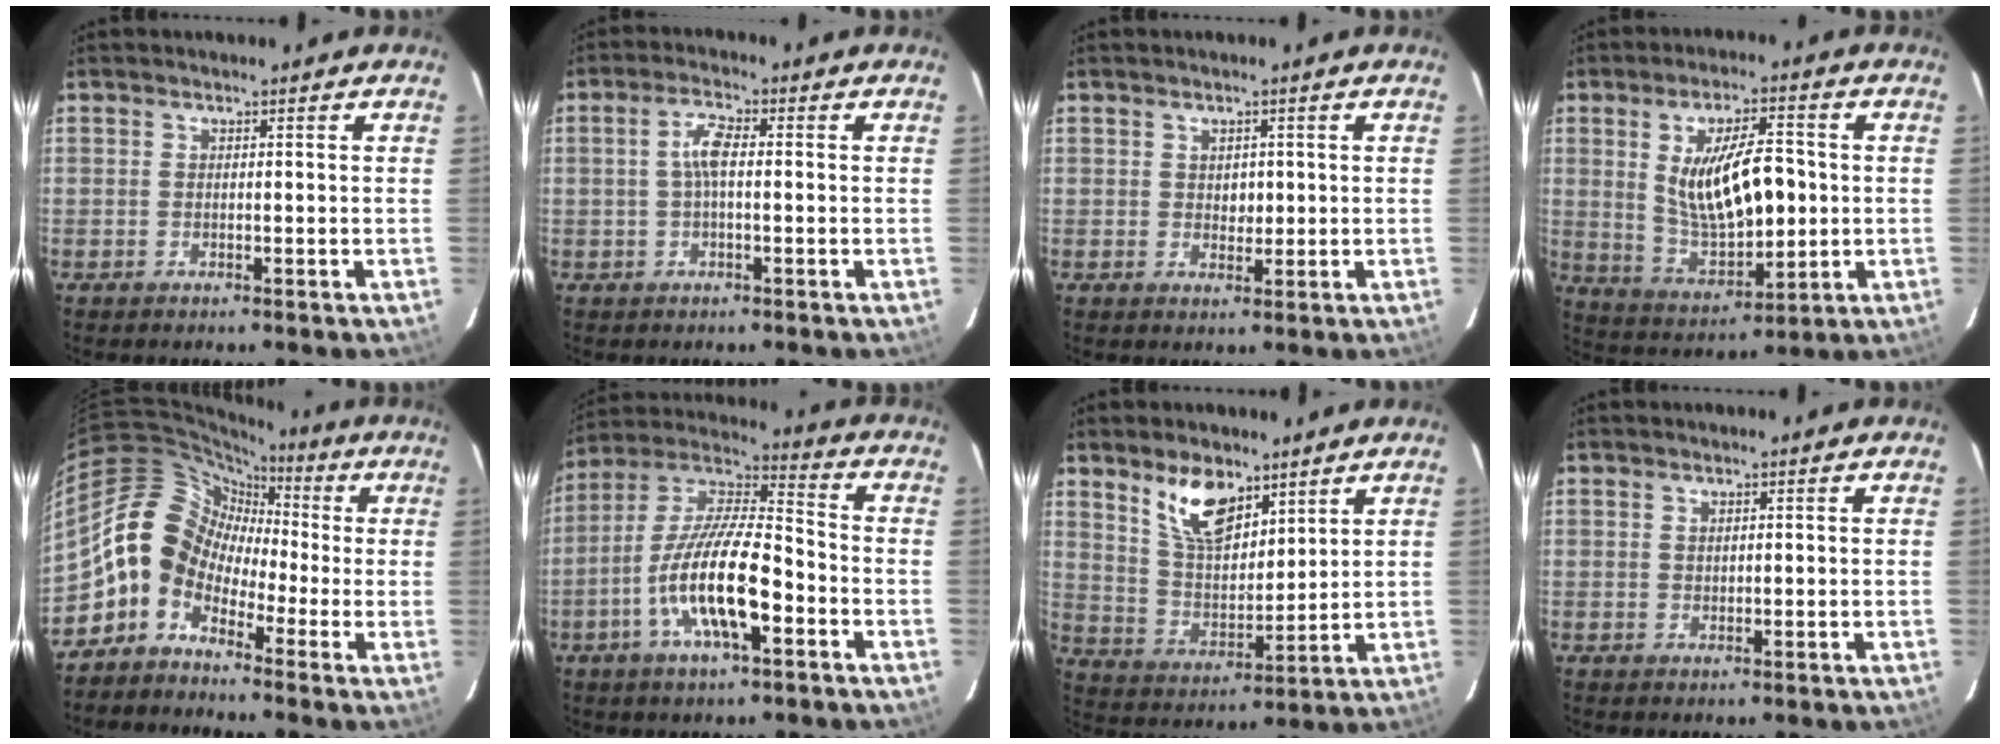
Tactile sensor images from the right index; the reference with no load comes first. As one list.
[{"total": 3.9, "force": [0.0, 1.3, 3.7], "torque": [-0.076, 0.009, 0.001]}, {"total": 2.1, "force": [0.4, 1.8, 1.0], "torque": [-0.012, 0.003, 0.009]}, {"total": 14.5, "force": [1.3, 5.8, 13.2], "torque": [-0.241, -0.007, 0.043]}, {"total": 9.7, "force": [-3.8, 8.1, 3.7], "torque": [-0.071, 0.034, -0.099]}, {"total": 15.9, "force": [-6.0, 4.2, 14.1], "torque": [-0.279, -0.006, -0.116]}, {"total": 11.2, "force": [7.2, 5.3, 6.7], "torque": [-0.119, 0.003, 0.144]}, {"total": 0.8, "force": [0.5, 0.4, 0.4], "torque": [-0.006, 0.002, 0.011]}]